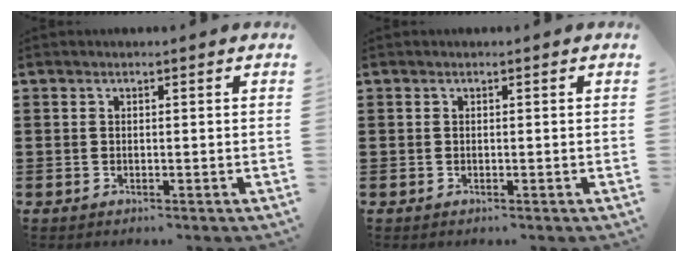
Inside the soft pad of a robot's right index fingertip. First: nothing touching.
{"total": 0.0}